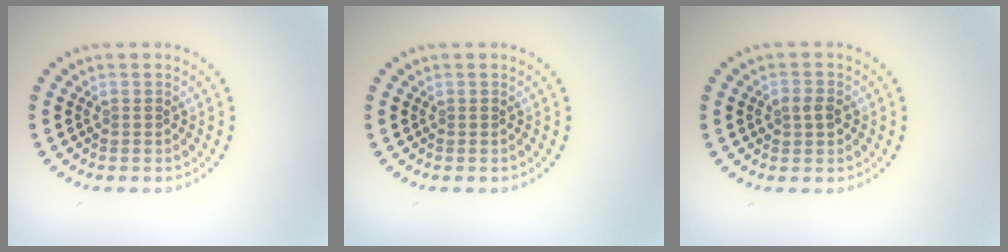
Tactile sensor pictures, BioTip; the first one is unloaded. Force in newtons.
{"total": 0.0}
{"total": 1.8, "press": 1.8, "slide": 0.1}